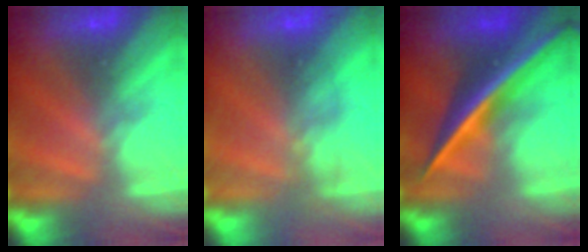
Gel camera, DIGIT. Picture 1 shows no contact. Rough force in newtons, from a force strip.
{"total": 1.0}
{"total": 2.6}